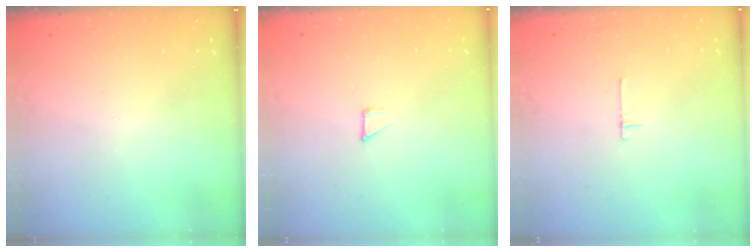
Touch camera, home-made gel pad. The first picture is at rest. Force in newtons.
{"total": 1.3, "press": 1.3, "slide": 0.0}
{"total": 4.5, "press": 4.5, "slide": 0.4}